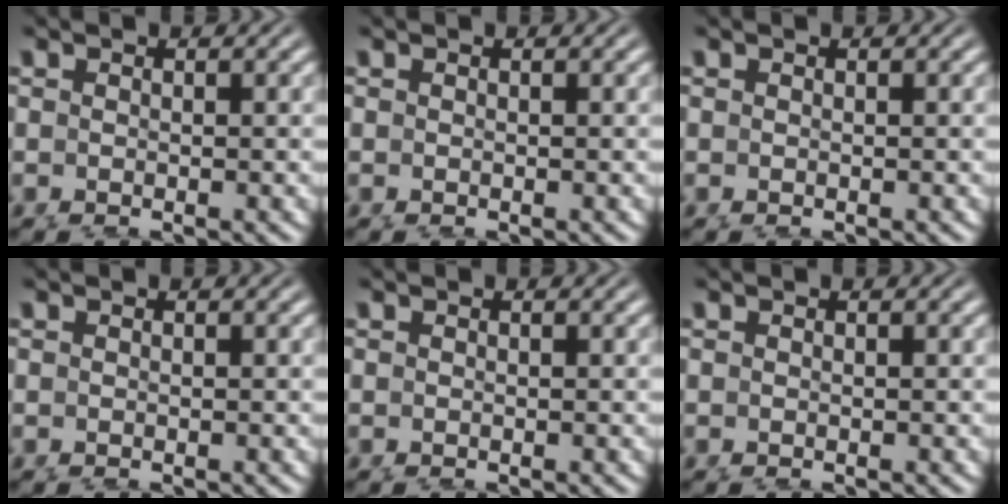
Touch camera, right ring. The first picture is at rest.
{"total": 0.0}
{"total": 0.0}
{"total": 0.0}
{"total": 0.0}
{"total": 0.0}